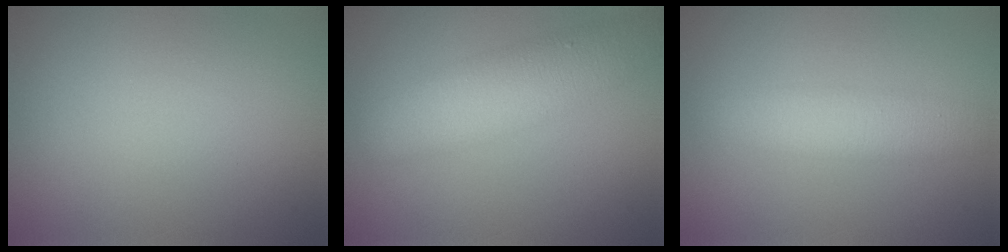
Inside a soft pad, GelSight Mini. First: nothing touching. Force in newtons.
{"total": 5.5, "press": 5.5, "slide": 0.2}
{"total": 3.6, "press": 3.6, "slide": 0.1}